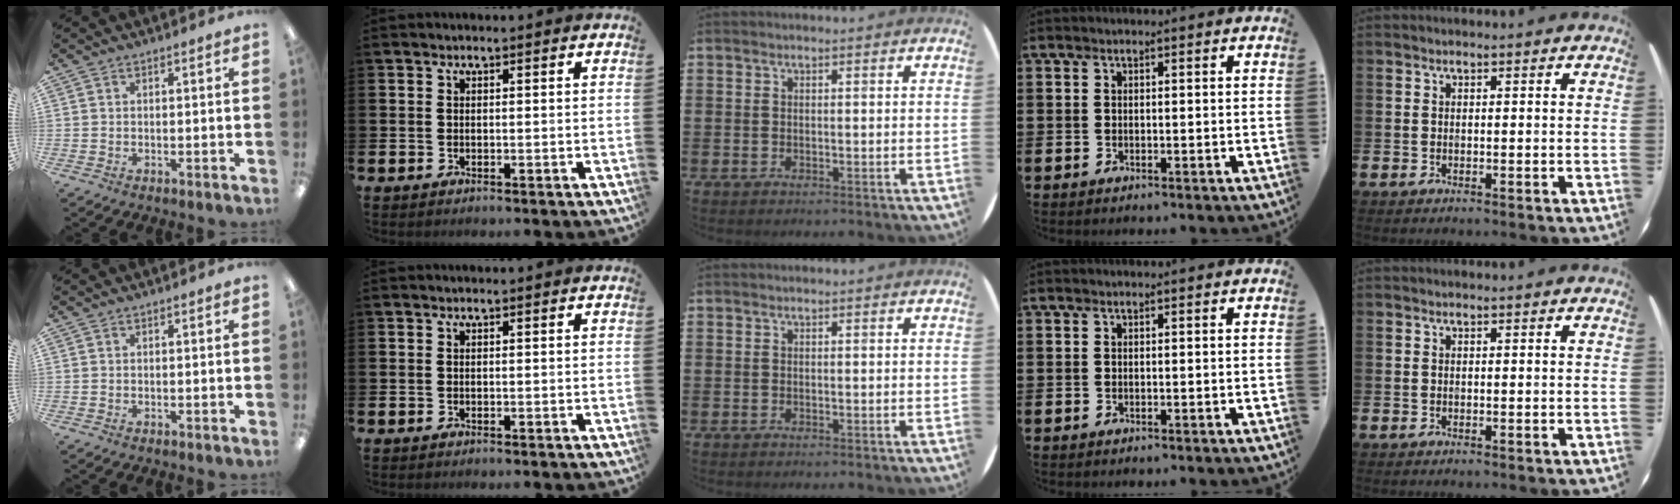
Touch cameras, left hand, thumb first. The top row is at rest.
{}